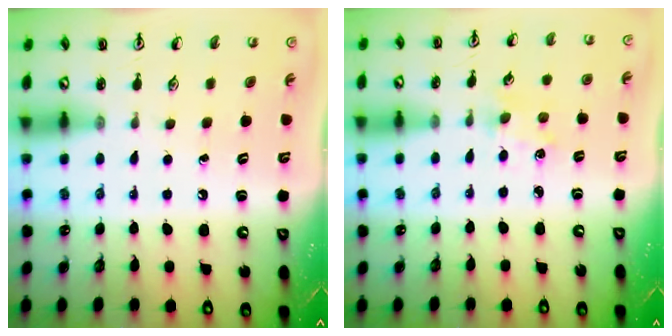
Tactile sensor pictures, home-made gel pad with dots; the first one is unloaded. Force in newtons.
{"total": 1.5, "press": 1.5, "slide": 0.3}